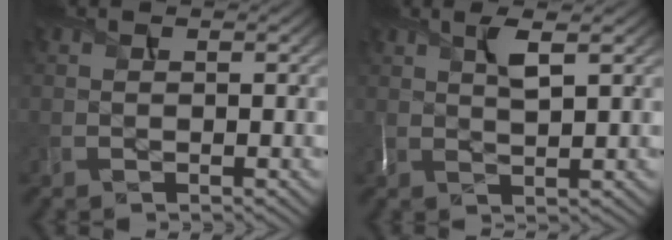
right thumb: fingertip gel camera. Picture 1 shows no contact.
{"total": 3.5, "force": [1.6, 0.7, 3.0], "torque": [-0.070, 0.003, 0.033]}